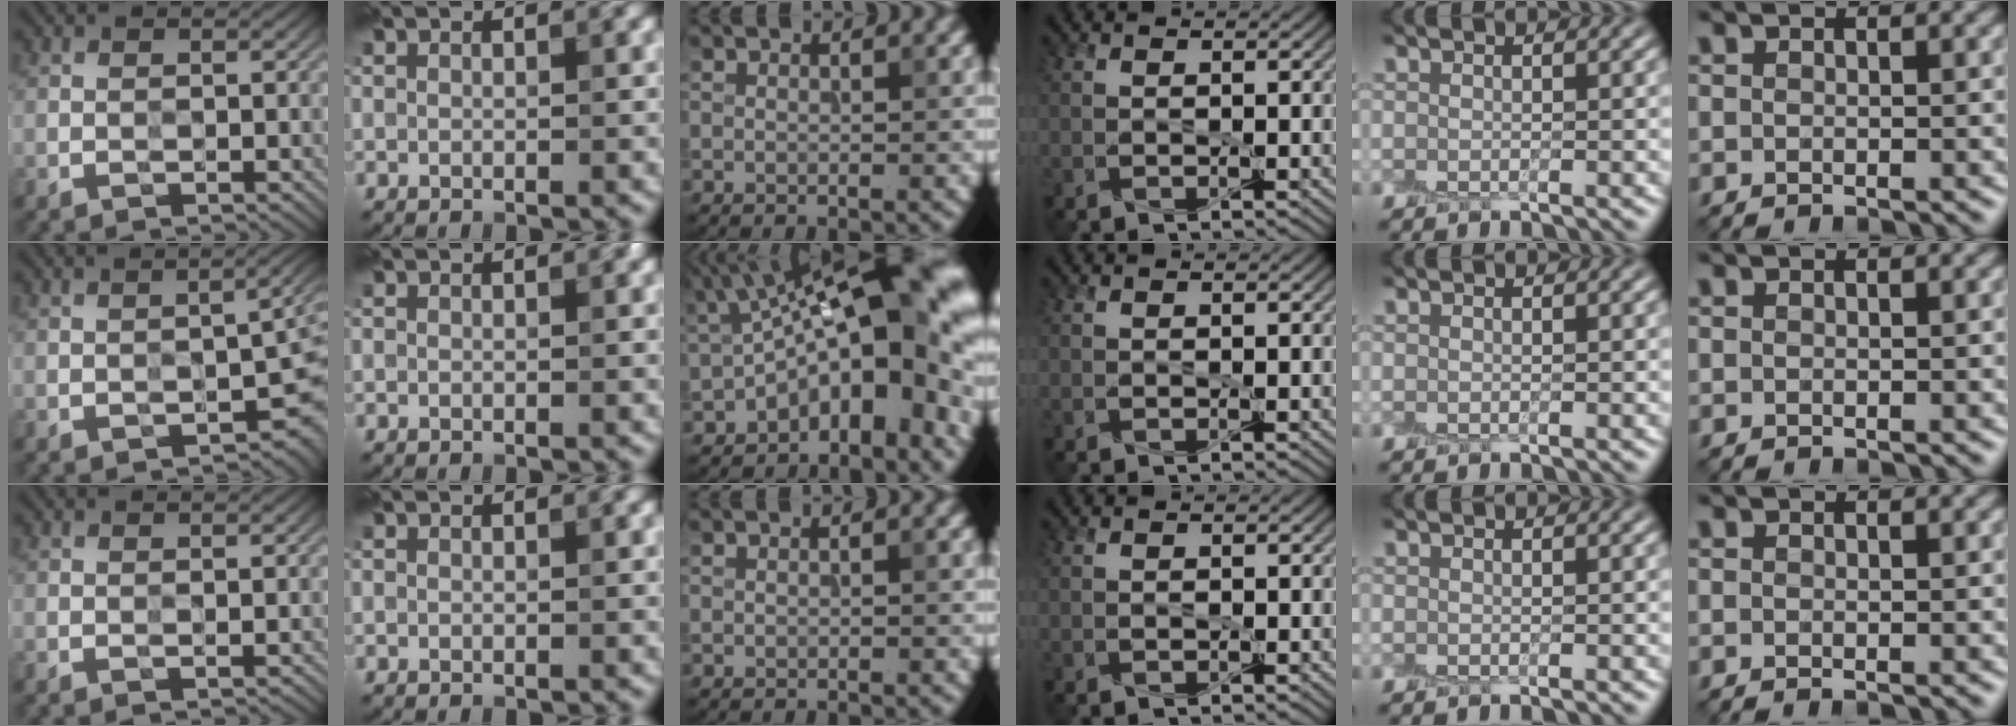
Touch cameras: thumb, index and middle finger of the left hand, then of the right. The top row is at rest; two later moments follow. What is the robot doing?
{"motion": "peel", "object": "aluminum foil"}